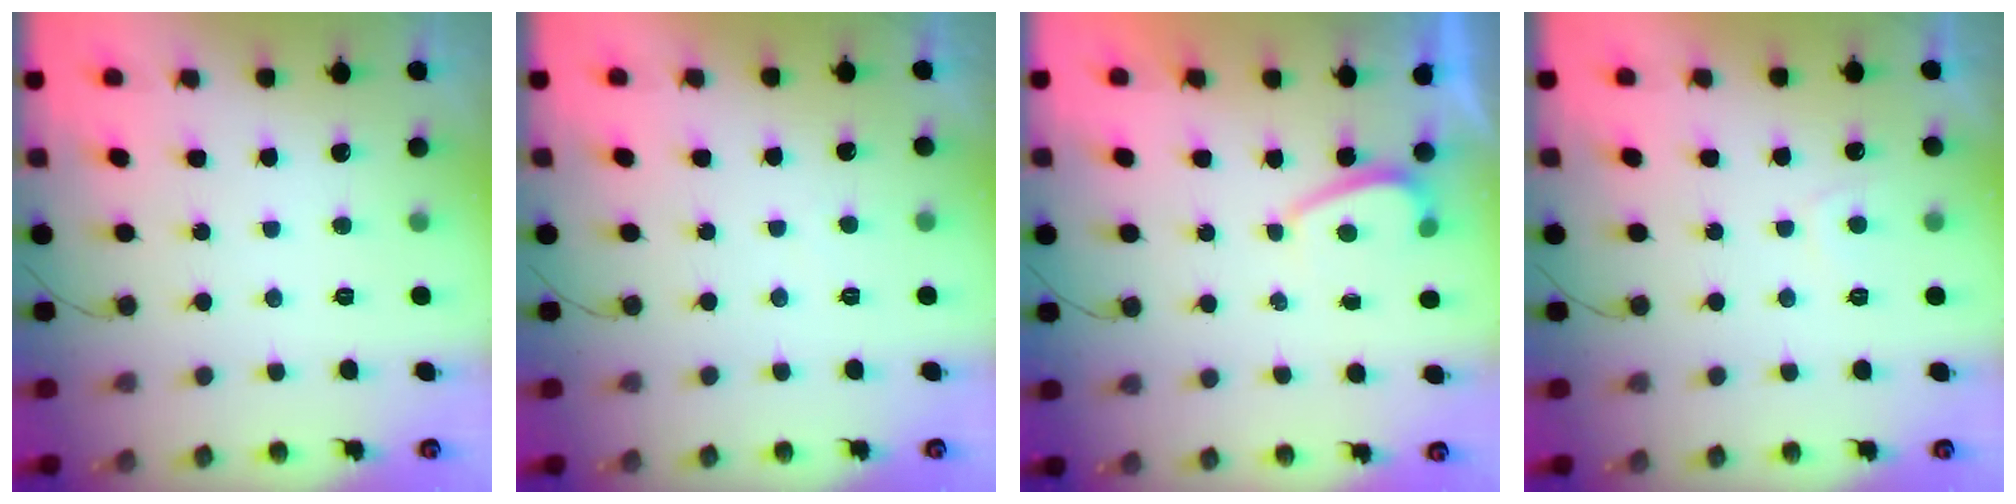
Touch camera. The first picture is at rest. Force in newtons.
{"total": 1.1, "press": 1.0, "slide": 0.5}
{"total": 0.6, "press": 0.3, "slide": 0.5}
{"total": 1.8, "press": 1.6, "slide": 0.7}